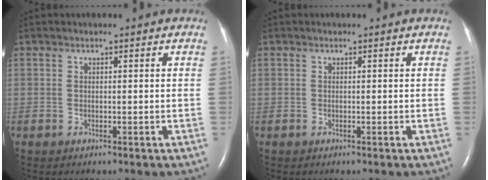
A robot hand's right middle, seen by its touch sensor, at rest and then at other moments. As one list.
[{"total": 0.0}]